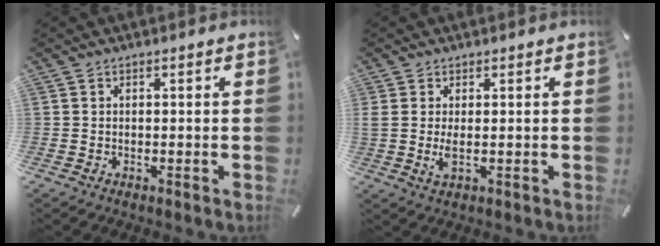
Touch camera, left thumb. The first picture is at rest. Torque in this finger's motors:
{"motor_torque": [0.84, 1.28, 0.29, -0.17, 0.28]}